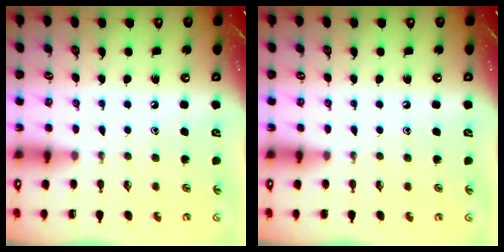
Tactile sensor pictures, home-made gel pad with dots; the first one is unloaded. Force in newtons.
{"total": 0.0}